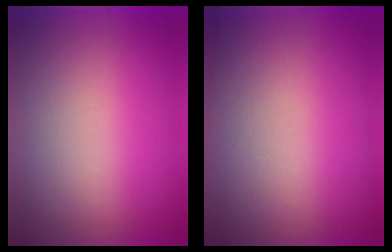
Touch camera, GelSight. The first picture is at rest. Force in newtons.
{"total": 2.9}